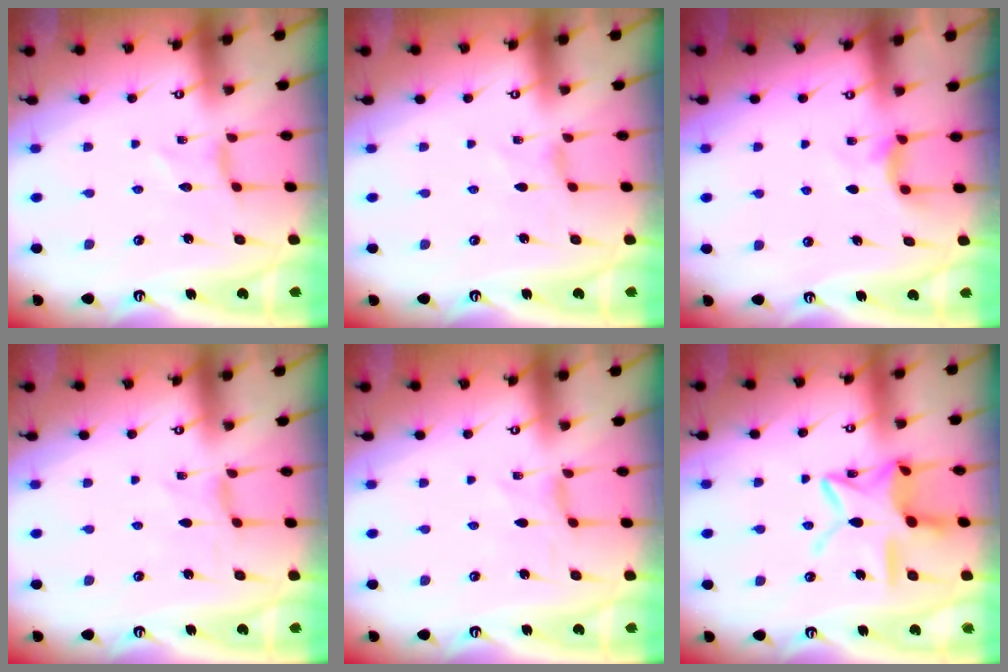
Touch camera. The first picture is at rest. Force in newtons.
{"total": 0.0}
{"total": 5.7, "press": 5.6, "slide": 0.6}
{"total": 0.0}
{"total": 0.0}
{"total": 15.9, "press": 15.9, "slide": 1.3}